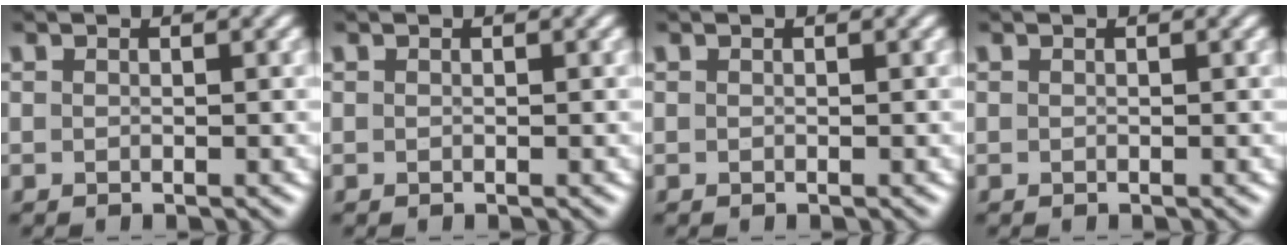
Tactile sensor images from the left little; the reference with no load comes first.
{"total": 0.0}
{"total": 0.0}
{"total": 0.0}